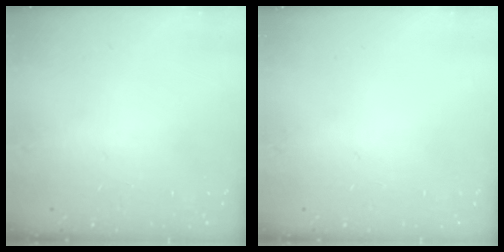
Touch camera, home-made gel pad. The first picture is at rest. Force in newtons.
{"total": 0.0}